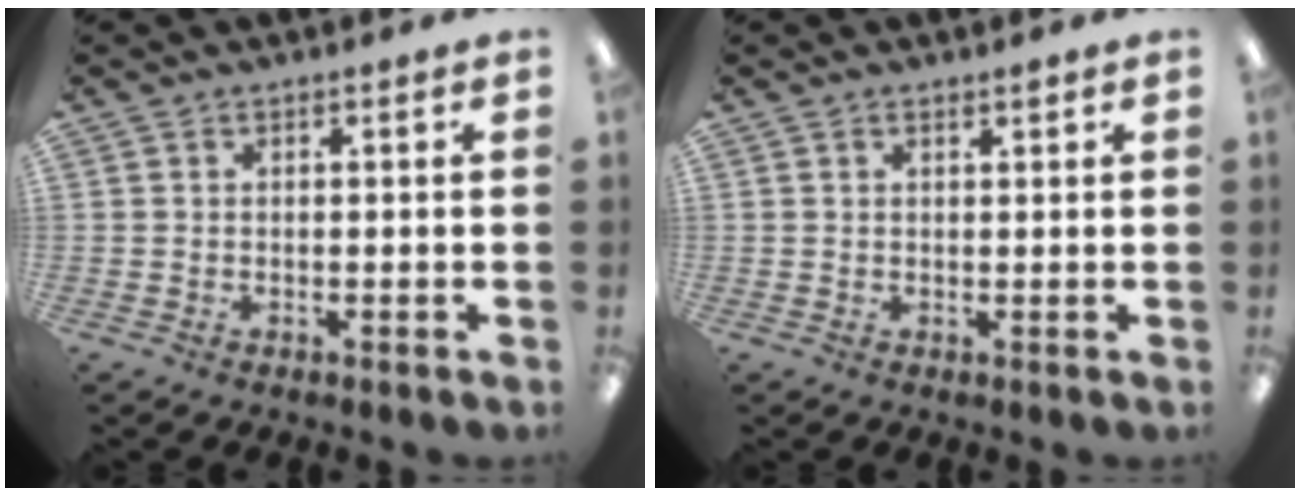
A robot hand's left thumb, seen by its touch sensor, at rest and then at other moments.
{"total": 1.1, "force": [0.9, 0.3, 0.5], "torque": [-0.011, 0.000, 0.016]}